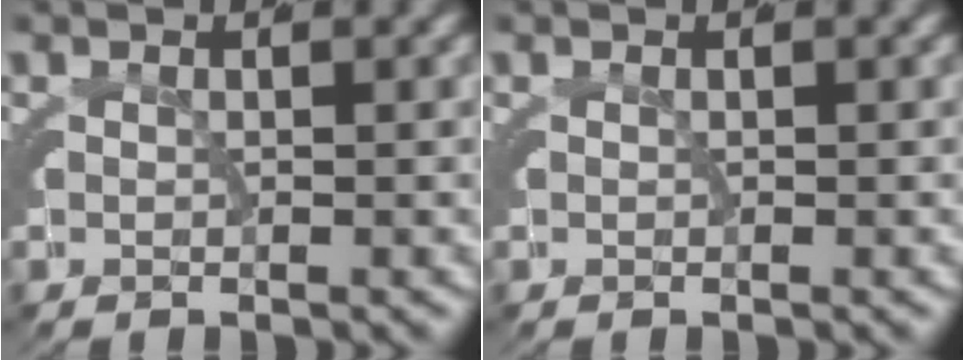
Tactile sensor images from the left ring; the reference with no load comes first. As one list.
[{"total": 0.0}]